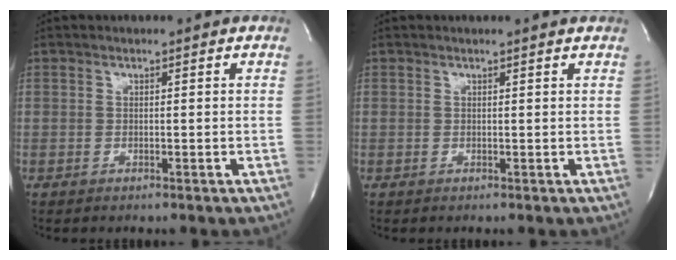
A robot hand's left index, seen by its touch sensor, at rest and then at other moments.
{"total": 1.3, "force": [1.3, -0.3, 0.3], "torque": [-0.016, -0.002, 0.013]}